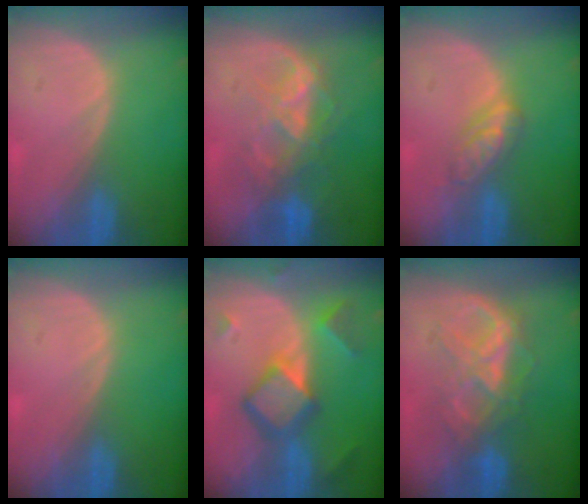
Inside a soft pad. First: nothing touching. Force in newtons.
{"total": 7.8, "press": 7.1, "slide": 3.1}
{"total": 4.7, "press": 4.4, "slide": 1.4}
{"total": 0.0}
{"total": 7.9, "press": 7.8, "slide": 0.5}
{"total": 7.3, "press": 7.3, "slide": 0.3}